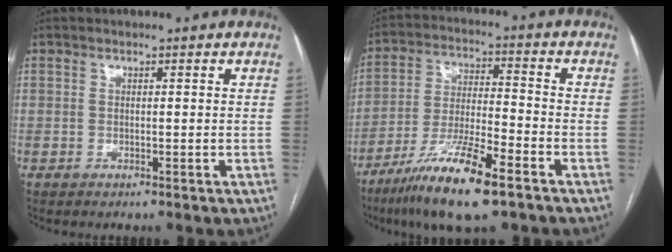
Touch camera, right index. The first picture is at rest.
{"total": 13.9, "force": [-8.8, 1.4, 10.7], "torque": [-0.210, -0.030, -0.160]}